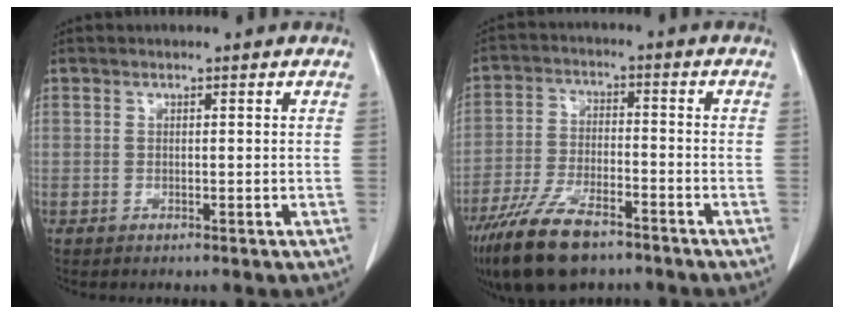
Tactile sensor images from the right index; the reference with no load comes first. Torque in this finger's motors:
{"motor_torque": [0.80, -0.85, 0.70, 0.18]}